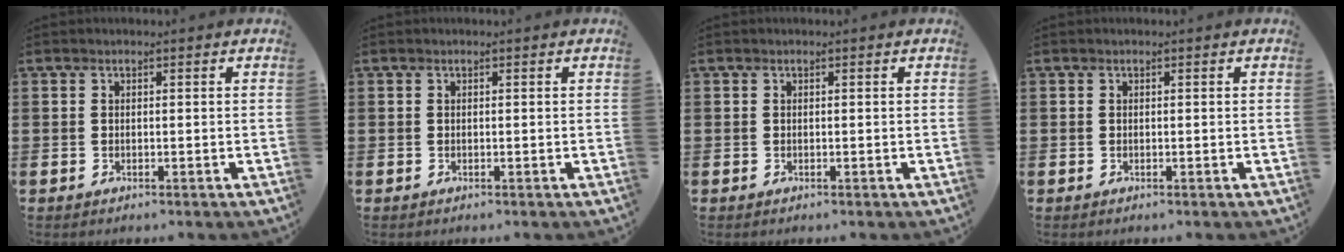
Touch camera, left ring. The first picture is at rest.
{"total": 0.0}
{"total": 0.0}
{"total": 0.0}